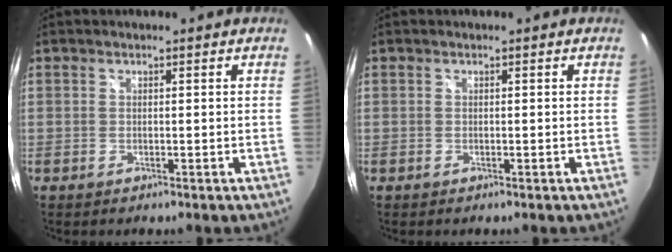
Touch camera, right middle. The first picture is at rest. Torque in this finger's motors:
{"motor_torque": [0.01, -0.07, 0.01, 0.00]}